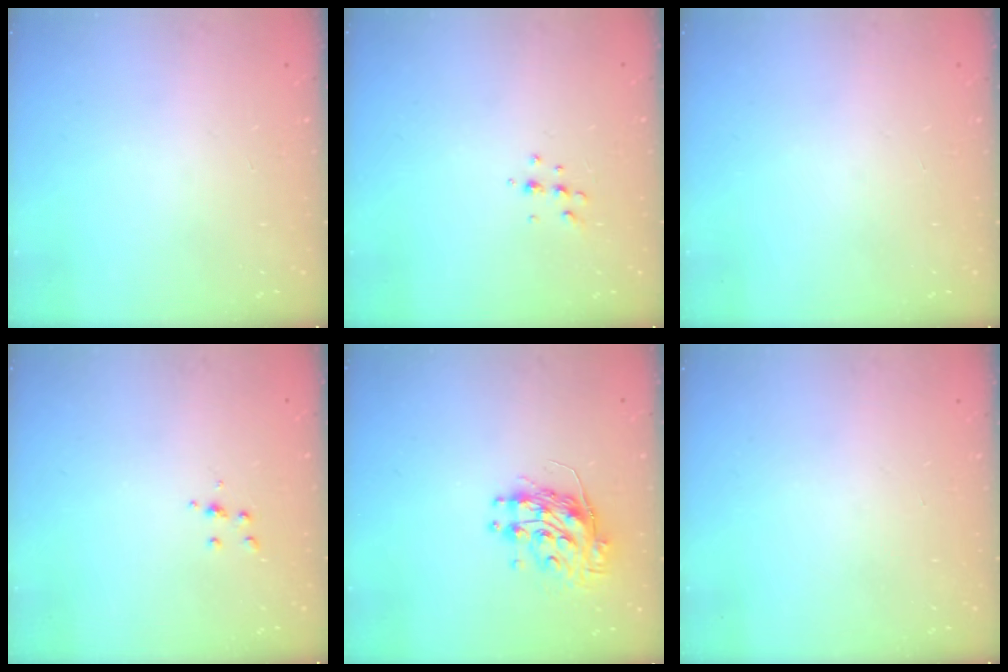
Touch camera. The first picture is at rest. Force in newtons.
{"total": 3.6, "press": 3.6, "slide": 0.7}
{"total": 0.0}
{"total": 3.5, "press": 3.4, "slide": 0.4}
{"total": 10.2, "press": 10.1, "slide": 0.9}
{"total": 0.0}